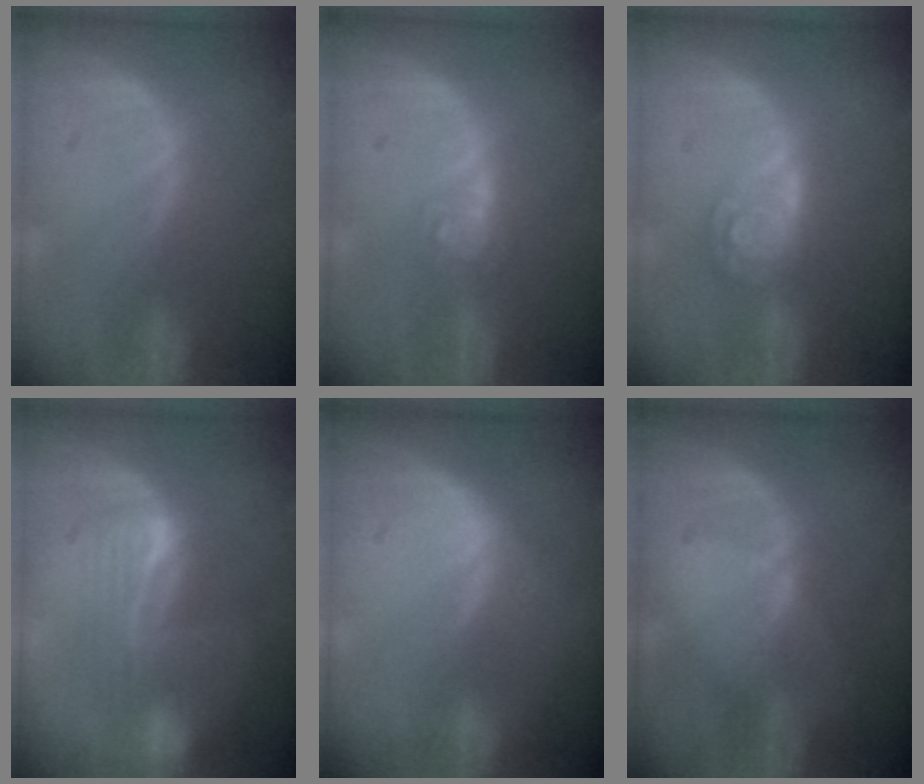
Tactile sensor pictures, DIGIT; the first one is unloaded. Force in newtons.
{"total": 4.0, "press": 3.6, "slide": 1.8}
{"total": 5.8, "press": 5.8, "slide": 0.3}
{"total": 6.5, "press": 6.3, "slide": 1.2}
{"total": 0.8, "press": 0.5, "slide": 0.7}
{"total": 1.4, "press": 0.9, "slide": 1.1}